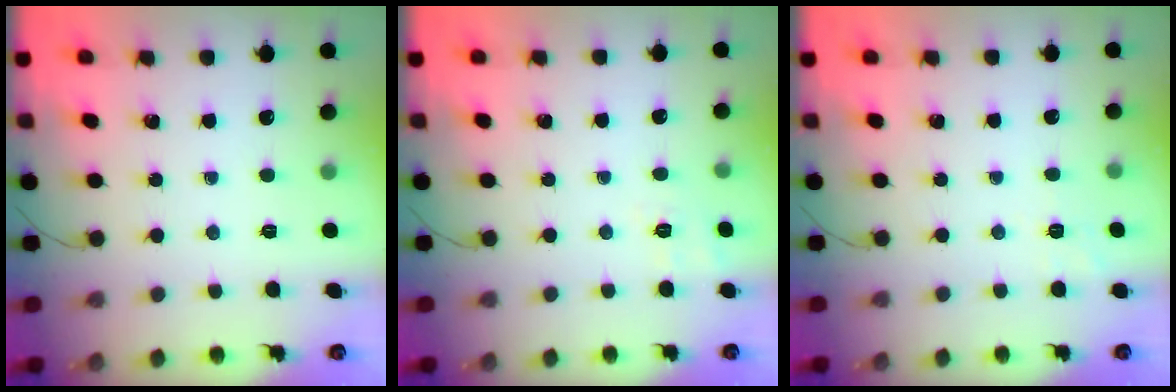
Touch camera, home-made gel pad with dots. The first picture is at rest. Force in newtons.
{"total": 2.5, "press": 1.3, "slide": 2.2}
{"total": 2.3, "press": 1.5, "slide": 1.8}